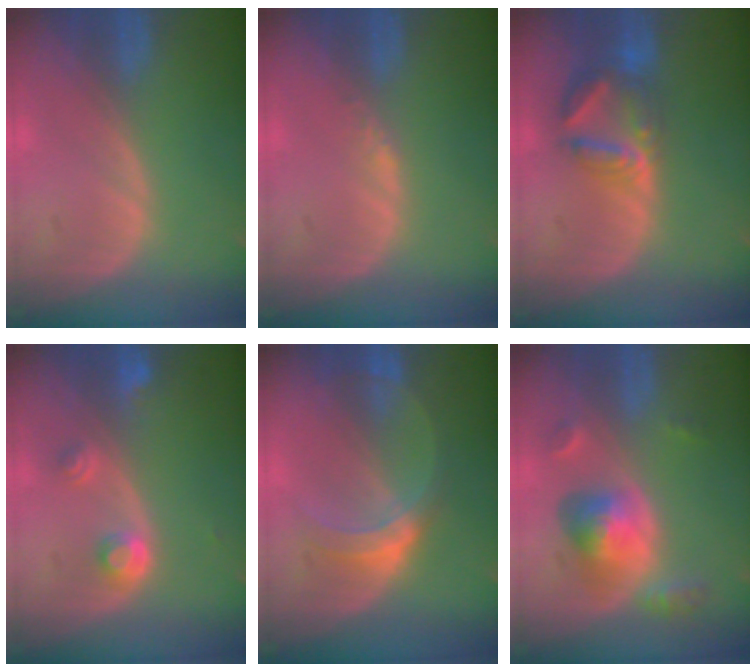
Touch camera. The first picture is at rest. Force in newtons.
{"total": 0.8, "press": 0.6, "slide": 0.4}
{"total": 6.9, "press": 6.4, "slide": 2.5}
{"total": 2.9, "press": 2.9, "slide": 0.5}
{"total": 5.2, "press": 4.8, "slide": 1.8}
{"total": 6.3, "press": 5.7, "slide": 2.5}